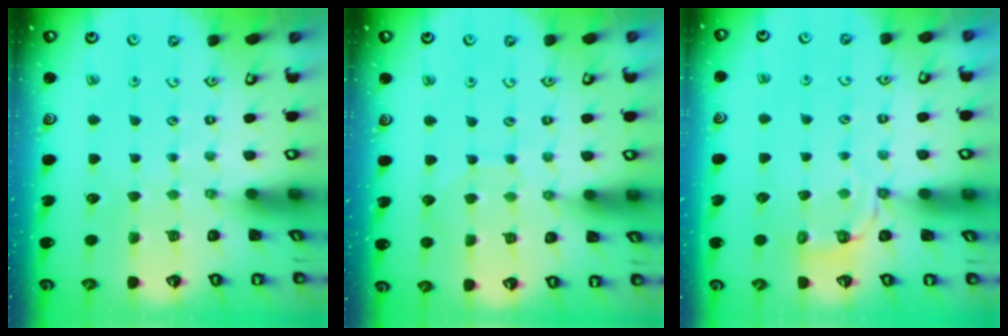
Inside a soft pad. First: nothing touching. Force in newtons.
{"total": 4.8, "press": 4.8, "slide": 0.5}
{"total": 3.3, "press": 2.8, "slide": 1.8}